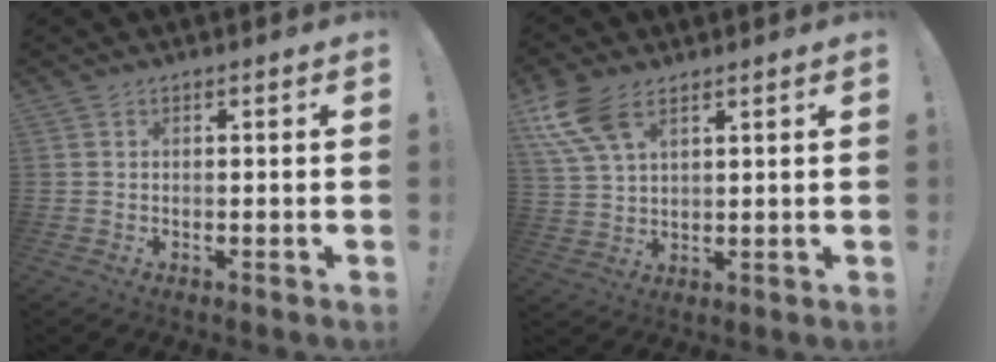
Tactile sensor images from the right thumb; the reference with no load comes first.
{"total": 11.0, "force": [6.2, 5.5, 7.2], "torque": [-0.145, -0.023, 0.119]}